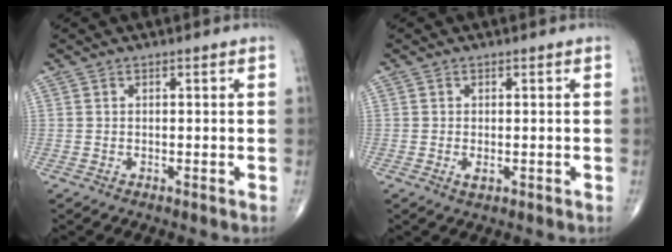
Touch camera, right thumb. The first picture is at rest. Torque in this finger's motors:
{"motor_torque": [-0.38, 0.03, -0.02, 0.03, 0.05]}